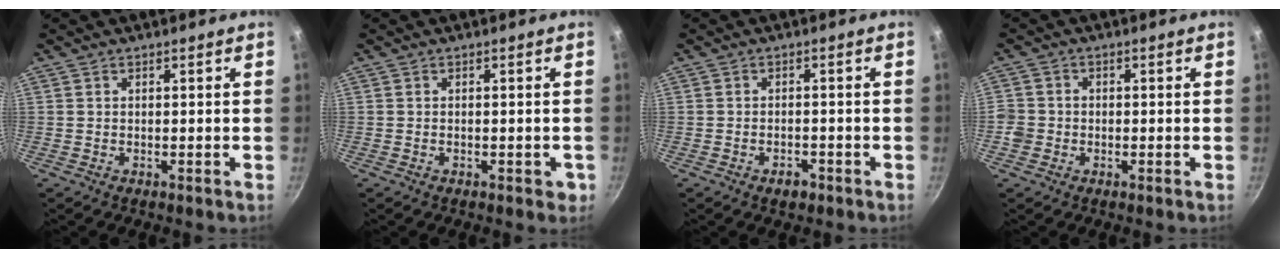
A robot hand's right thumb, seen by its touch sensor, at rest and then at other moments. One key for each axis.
{"total": 2.0, "fx": -0.7, "fy": 1.1, "fz": 1.5, "tx": -0.008, "ty": 0.006, "tz": -0.007}
{"total": 2.5, "fx": -1.6, "fy": 1.4, "fz": 1.3, "tx": -0.014, "ty": 0.014, "tz": -0.019}
{"total": 3.6, "fx": -1.1, "fy": 3.2, "fz": 1.1, "tx": -0.012, "ty": 0.013, "tz": -0.023}